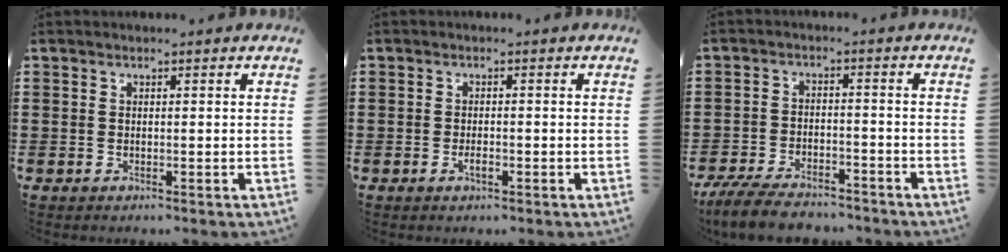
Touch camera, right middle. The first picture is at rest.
{"total": 1.5, "force": [-0.7, 0.5, 1.2], "torque": [-0.025, -0.003, -0.012]}
{"total": 6.4, "force": [-5.7, 1.3, 2.4], "torque": [-0.053, 0.004, -0.112]}